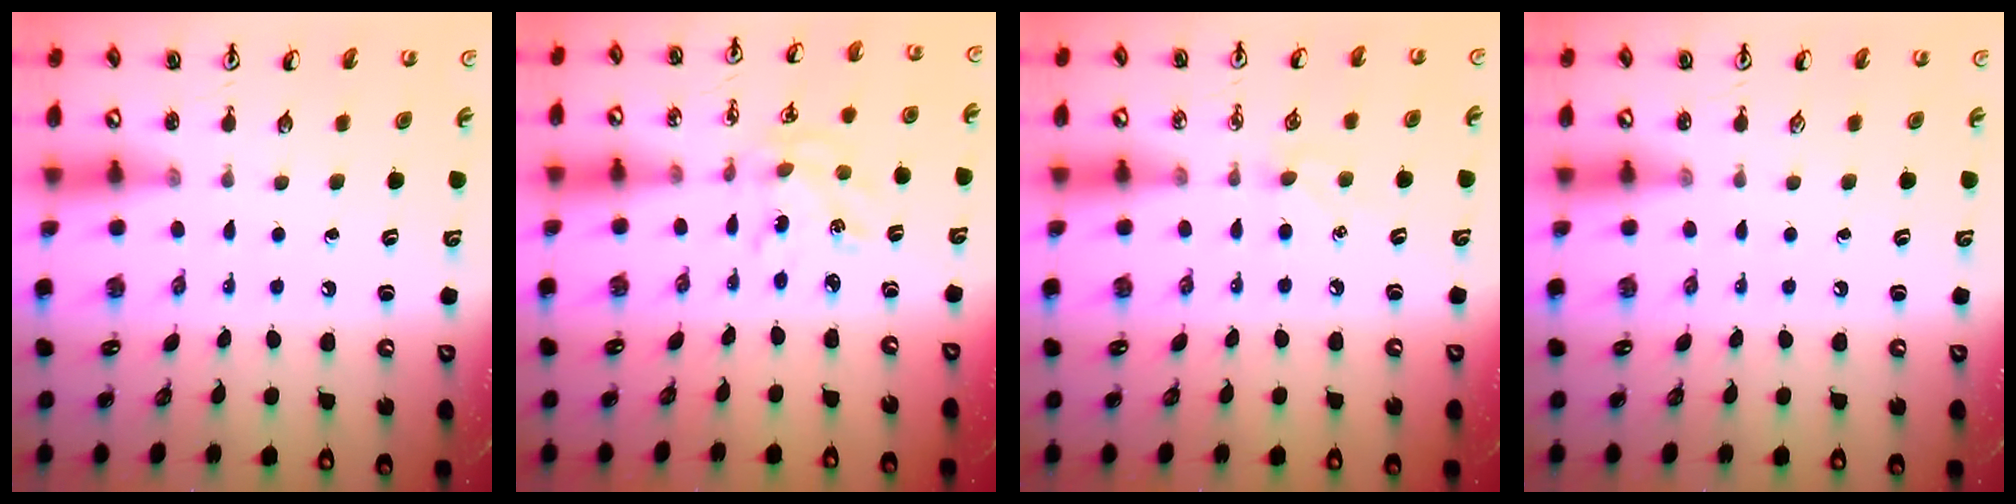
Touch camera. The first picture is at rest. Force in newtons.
{"total": 2.3, "press": 2.3, "slide": 0.2}
{"total": 4.4, "press": 4.4, "slide": 0.7}
{"total": 0.0}